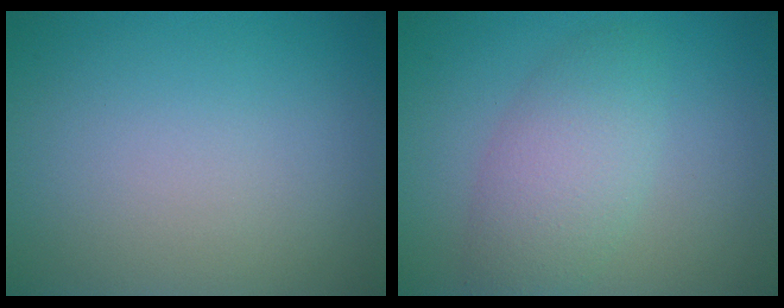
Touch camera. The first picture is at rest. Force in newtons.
{"total": 4.4, "press": 4.4, "slide": 0.2}